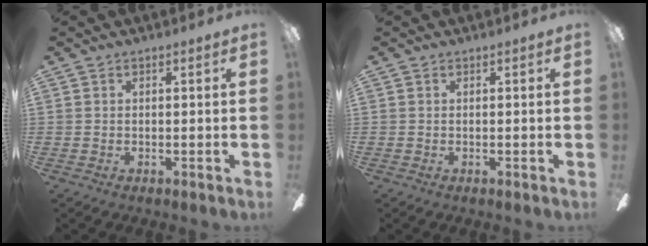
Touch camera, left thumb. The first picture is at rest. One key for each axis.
{"total": 0.0}